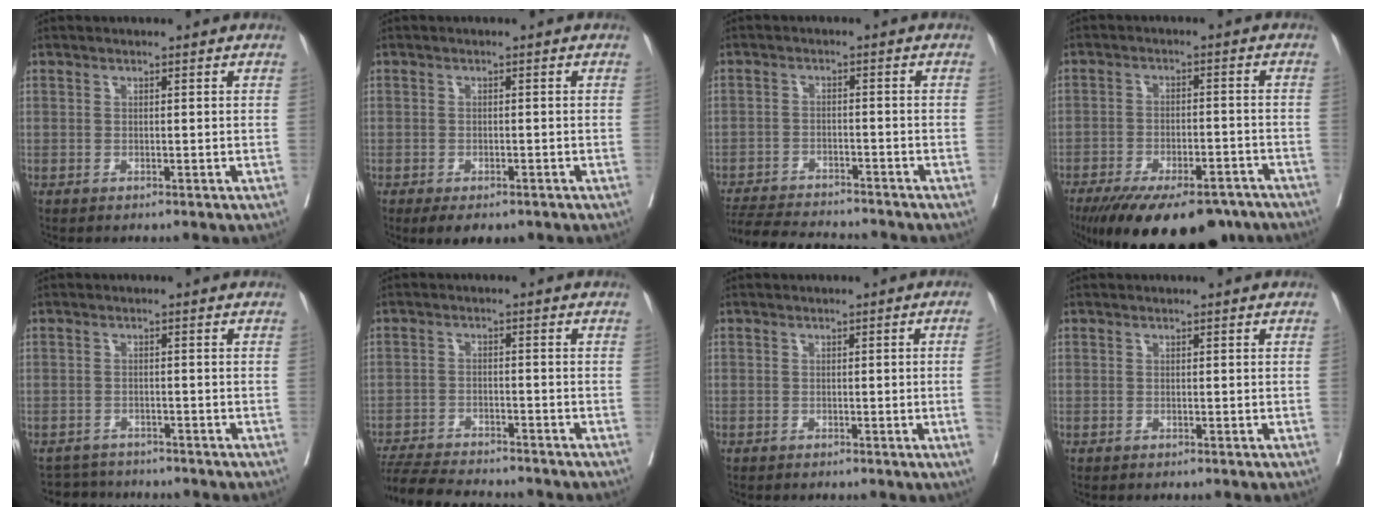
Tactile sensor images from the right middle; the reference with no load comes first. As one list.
[{"total": 4.7, "force": [-3.3, 2.3, 2.4], "torque": [-0.025, -0.005, -0.047]}, {"total": 12.8, "force": [-11.9, 1.7, 4.2], "torque": [-0.073, -0.006, -0.176]}, {"total": 19.6, "force": [-15.4, 6.5, 10.2], "torque": [-0.165, -0.018, -0.218]}, {"total": 4.6, "force": [-4.4, 1.1, -0.3], "torque": [0.008, 0.001, -0.070]}, {"total": 12.0, "force": [-11.1, 1.5, 4.2], "torque": [-0.071, -0.008, -0.171]}, {"total": 3.0, "force": [-0.5, -1.0, 2.8], "torque": [-0.034, -0.004, -0.006]}, {"total": 0.0}]